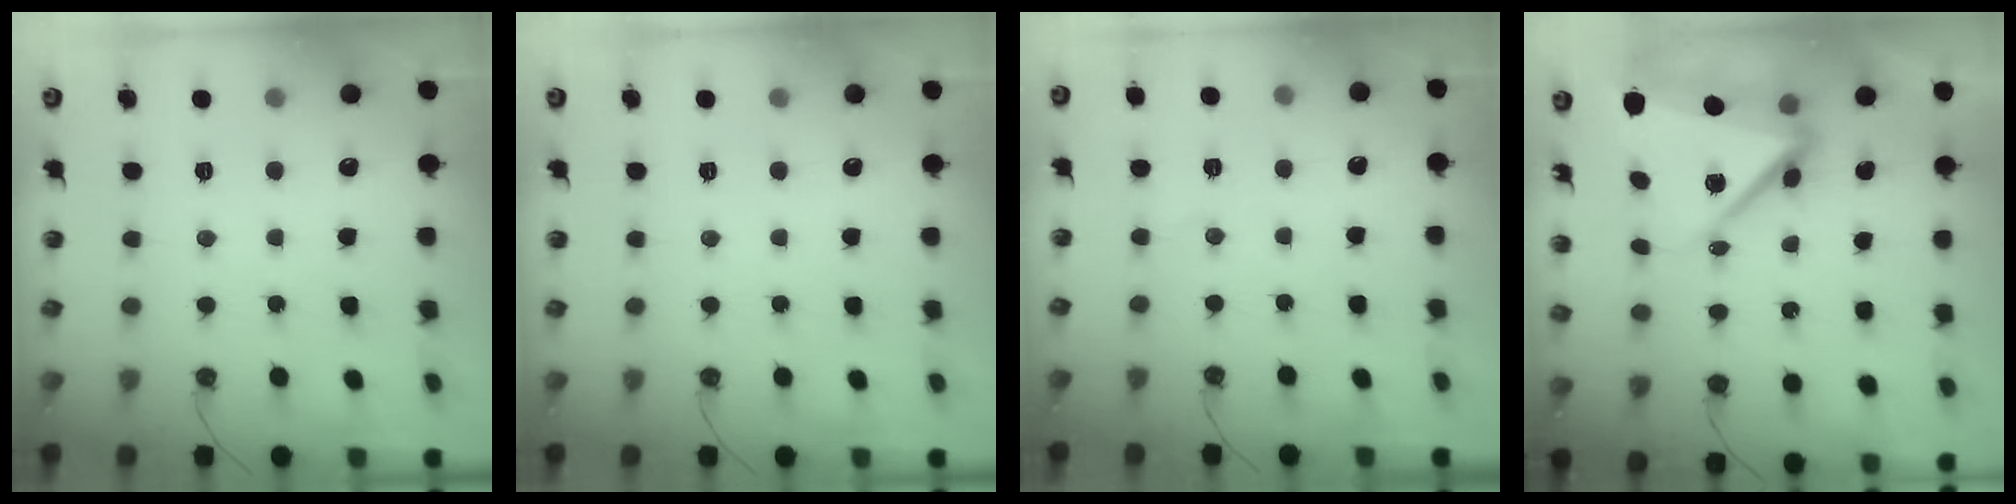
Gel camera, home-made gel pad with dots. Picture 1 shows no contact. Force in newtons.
{"total": 0.0}
{"total": 3.4, "press": 3.0, "slide": 1.6}
{"total": 11.0, "press": 10.8, "slide": 1.8}